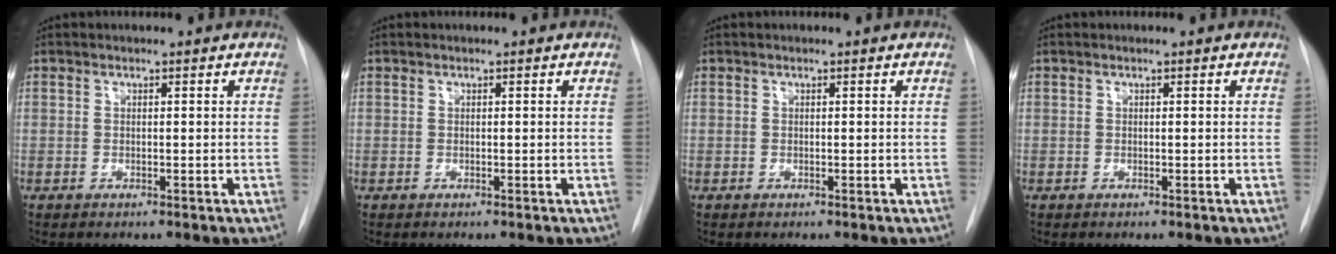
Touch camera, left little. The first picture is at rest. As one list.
[{"total": 0.0}, {"total": 0.0}, {"total": 0.0}]